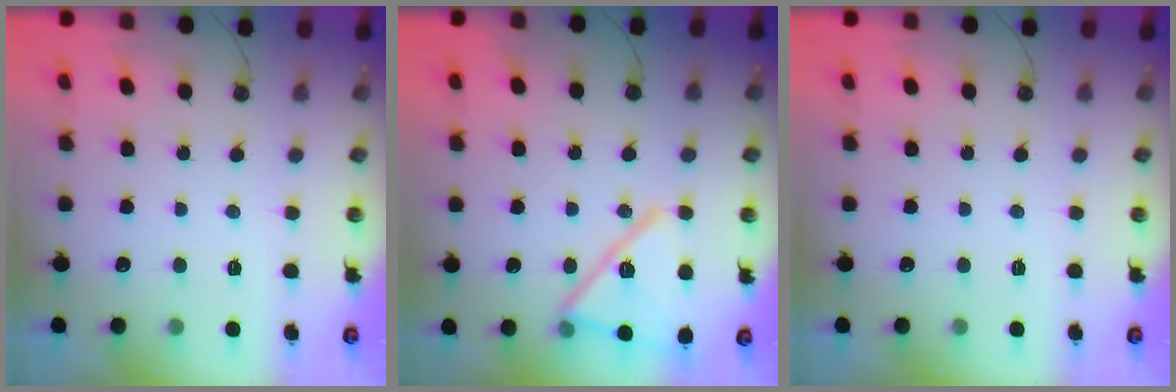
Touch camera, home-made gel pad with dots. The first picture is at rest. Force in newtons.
{"total": 17.6, "press": 15.8, "slide": 7.7}
{"total": 0.0}